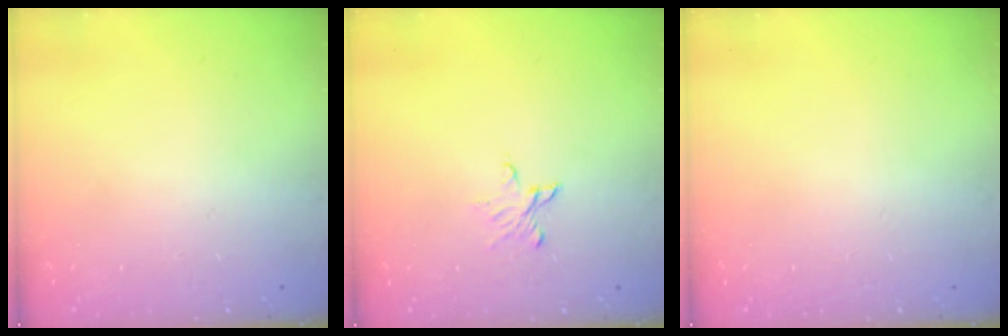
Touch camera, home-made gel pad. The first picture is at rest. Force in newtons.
{"total": 4.9, "press": 4.9, "slide": 0.5}
{"total": 0.0}